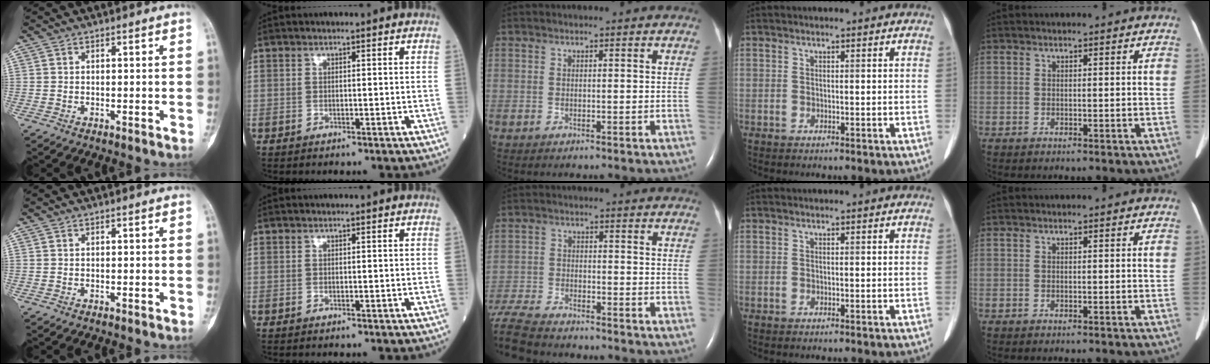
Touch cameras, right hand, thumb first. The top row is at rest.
{"middle": {"total": 13.5, "force": [-11.8, 3.6, 5.6], "torque": [-0.145, -0.013, -0.199]}}